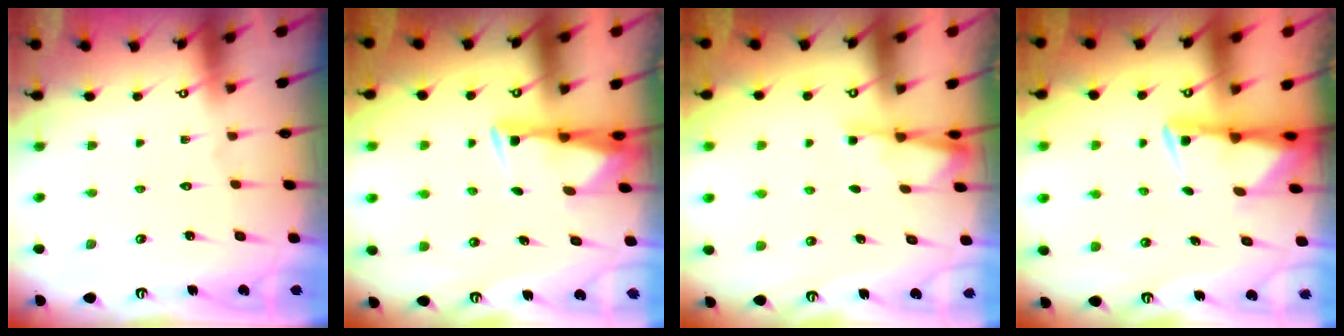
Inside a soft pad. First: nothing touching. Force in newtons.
{"total": 3.1, "press": 3.0, "slide": 0.9}
{"total": 1.9, "press": 1.9, "slide": 0.3}
{"total": 2.9, "press": 2.9, "slide": 0.6}